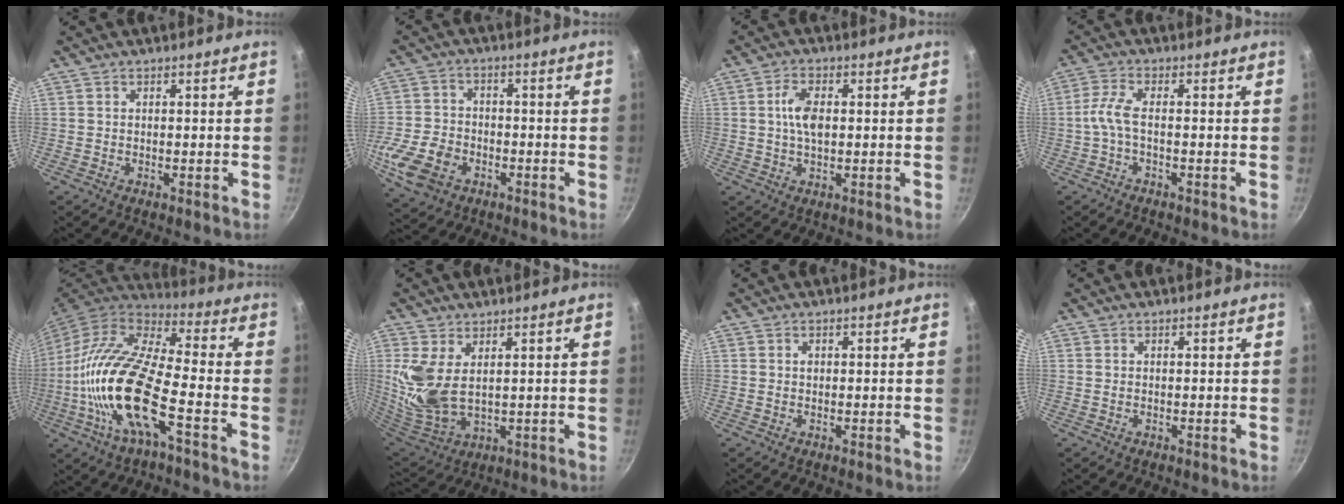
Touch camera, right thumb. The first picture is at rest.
{"total": 10.8, "force": [-4.2, 7.8, 6.2], "torque": [-0.124, 0.015, -0.074]}
{"total": 5.6, "force": [0.6, 2.8, 4.8], "torque": [-0.095, 0.005, 0.011]}
{"total": 4.3, "force": [-0.7, 1.3, 4.0], "torque": [-0.101, 0.010, -0.021]}
{"total": 21.2, "force": [-6.3, 6.7, 19.1], "torque": [-0.411, 0.029, -0.116]}
{"total": 11.2, "force": [2.2, 6.1, 9.2], "torque": [-0.201, -0.015, 0.064]}
{"total": 0.8, "force": [0.2, 0.5, 0.6], "torque": [-0.009, 0.000, 0.005]}
{"total": 0.0}